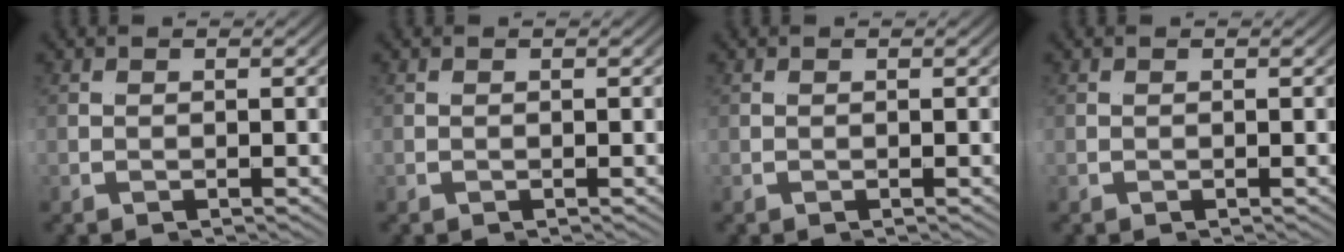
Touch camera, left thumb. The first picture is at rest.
{"total": 0.0}
{"total": 0.0}
{"total": 0.0}